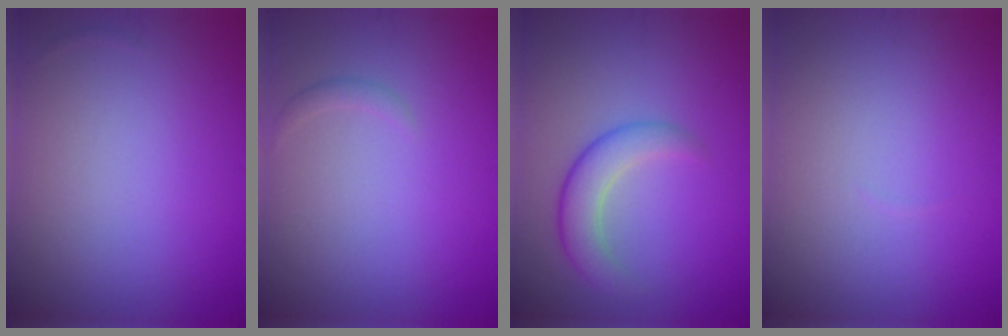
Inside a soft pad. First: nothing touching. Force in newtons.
{"total": 0.7, "press": 0.7, "slide": 0.0}
{"total": 3.5, "press": 3.5, "slide": 0.1}
{"total": 0.0}